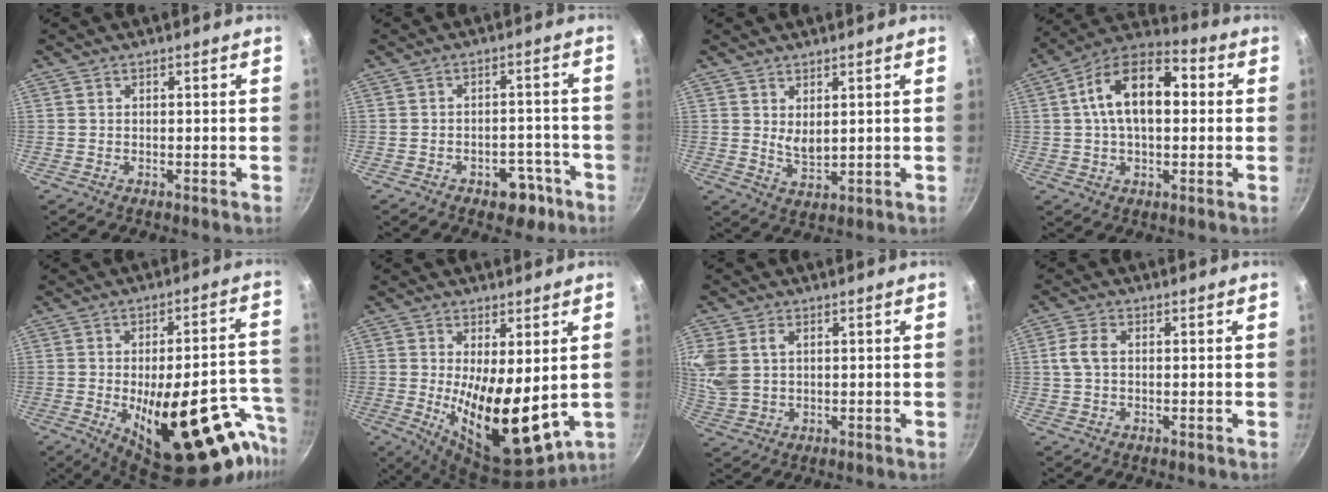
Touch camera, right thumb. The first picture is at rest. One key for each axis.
{"total": 6.3, "fx": -3.7, "fy": 3.7, "fz": 3.4, "tx": -0.023, "ty": 0.034, "tz": -0.050}
{"total": 3.6, "fx": 1.1, "fy": 1.7, "fz": 2.9, "tx": -0.047, "ty": -0.019, "tz": 0.028}
{"total": 15.8, "fx": 2.4, "fy": 8.9, "fz": 12.8, "tx": -0.205, "ty": 0.032, "tz": 0.031}
{"total": 29.4, "fx": -11.8, "fy": 10.7, "fz": 24.6, "tx": -0.256, "ty": 0.046, "tz": -0.144}
{"total": 17.0, "fx": -1.4, "fy": 7.1, "fz": 15.4, "tx": -0.234, "ty": -0.038, "tz": 0.005}
{"total": 10.8, "fx": 2.6, "fy": 7.7, "fz": 7.0, "tx": -0.186, "ty": 0.005, "tz": 0.061}
{"total": 3.8, "fx": 0.4, "fy": 2.4, "fz": 2.9, "tx": -0.071, "ty": 0.009, "tz": 0.005}